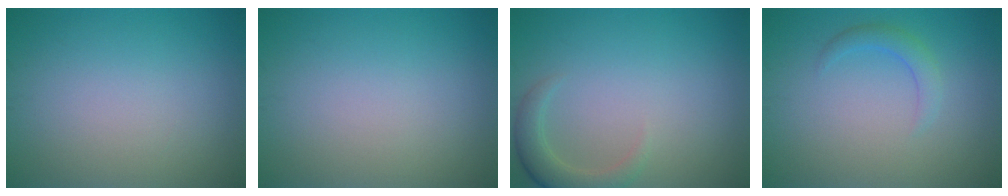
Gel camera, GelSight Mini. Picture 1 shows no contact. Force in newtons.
{"total": 0.0}
{"total": 2.7, "press": 2.6, "slide": 0.5}
{"total": 1.8, "press": 1.8, "slide": 0.2}